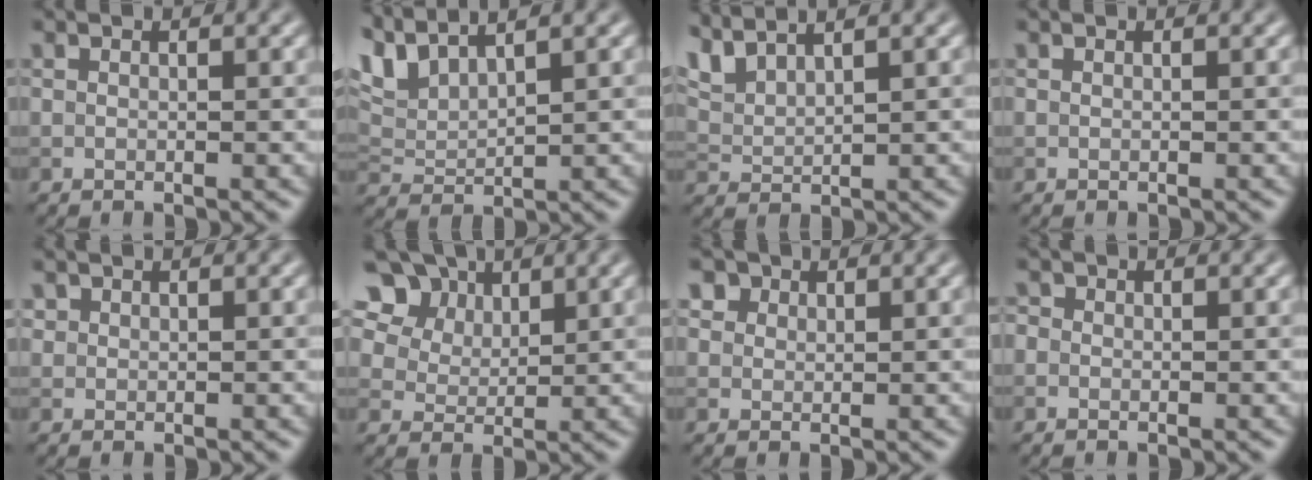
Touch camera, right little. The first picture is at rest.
{"total": 5.4, "force": [4.3, 1.5, 2.9], "torque": [-0.075, 0.015, 0.088]}
{"total": 4.0, "force": [3.4, 0.9, 1.9], "torque": [-0.057, 0.011, 0.072]}
{"total": 0.0}
{"total": 0.7, "force": [0.4, 0.6, 0.0], "torque": [0.003, -0.001, 0.010]}
{"total": 10.9, "force": [6.6, 7.2, 4.9], "torque": [-0.116, 0.026, 0.111]}
{"total": 3.0, "force": [2.0, 2.0, 1.1], "torque": [-0.032, 0.002, 0.034]}
{"total": 0.9, "force": [0.1, 0.8, 0.3], "torque": [-0.010, -0.003, -0.006]}